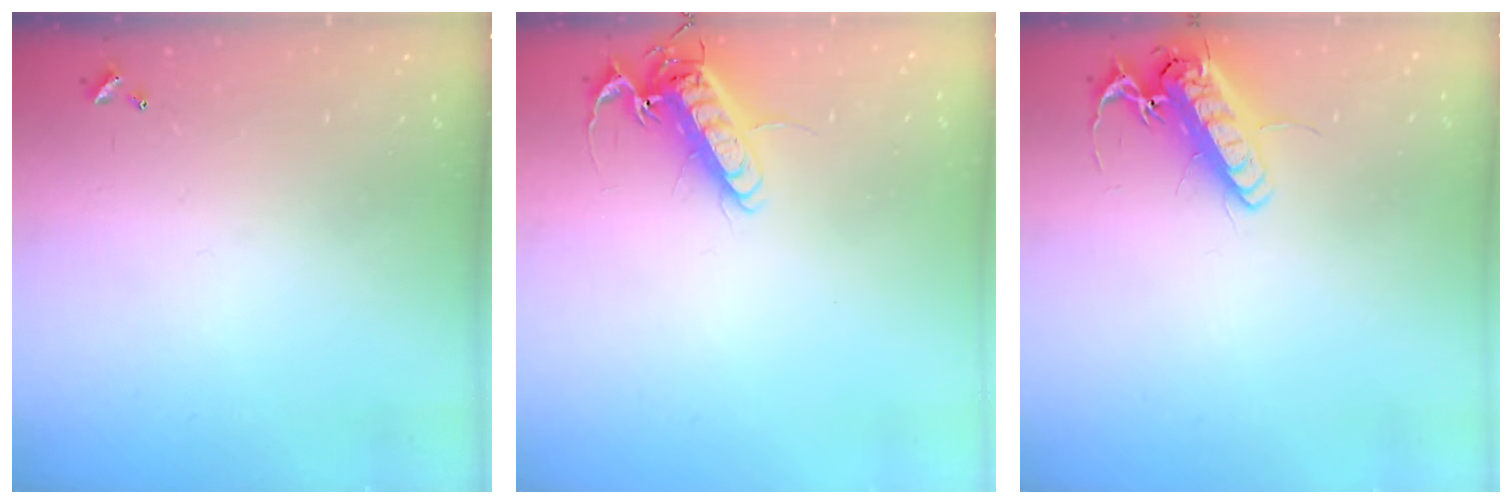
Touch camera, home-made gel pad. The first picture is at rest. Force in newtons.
{"total": 13.4, "press": 13.2, "slide": 2.1}
{"total": 14.6, "press": 14.4, "slide": 2.6}